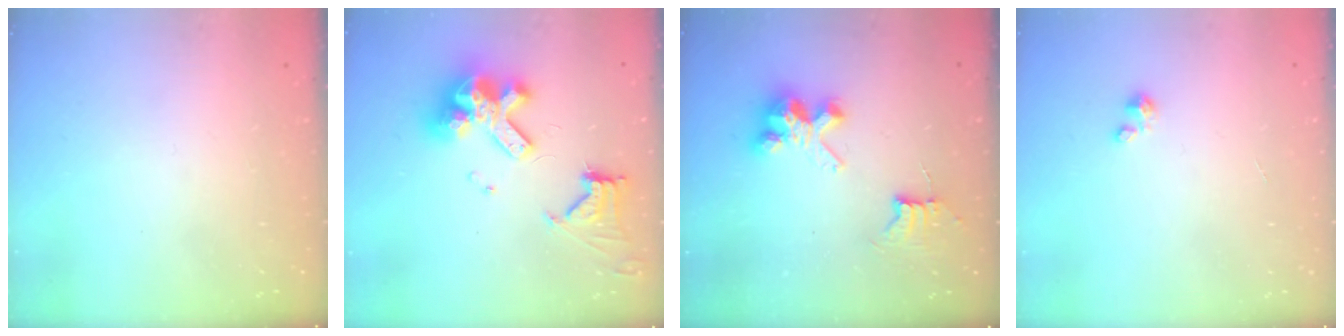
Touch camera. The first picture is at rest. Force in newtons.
{"total": 15.0, "press": 14.9, "slide": 1.9}
{"total": 8.7, "press": 8.7, "slide": 0.6}
{"total": 1.2, "press": 1.1, "slide": 0.1}